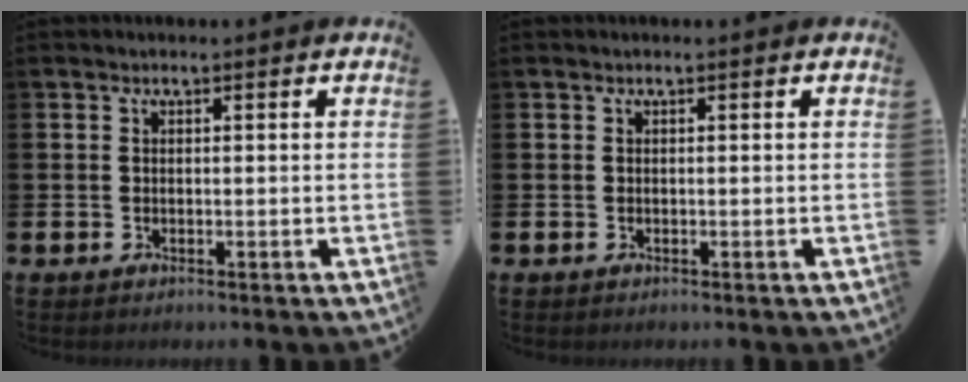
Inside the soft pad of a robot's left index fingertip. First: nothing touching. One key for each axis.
{"total": 0.0}